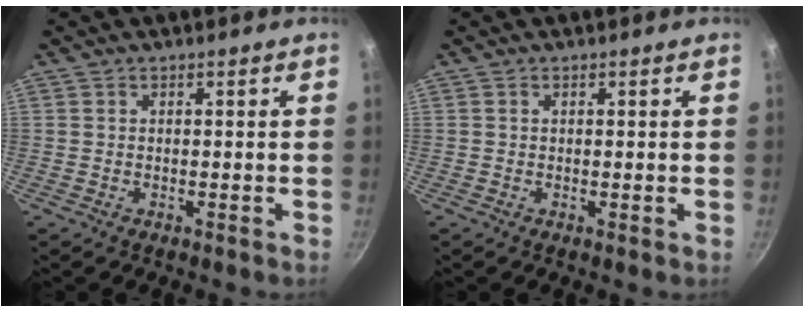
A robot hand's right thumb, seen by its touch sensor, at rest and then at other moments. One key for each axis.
{"total": 0.0}